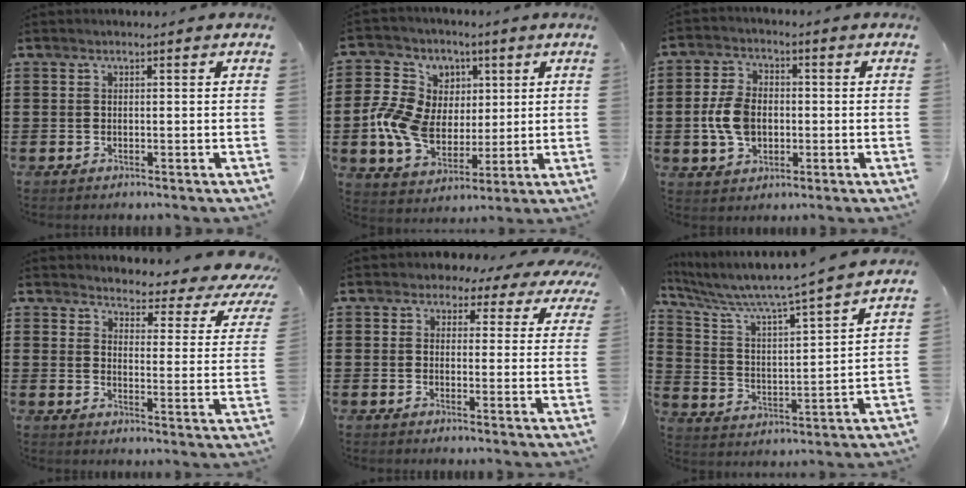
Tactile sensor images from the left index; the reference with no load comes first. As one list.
[{"total": 11.0, "force": [0.4, 9.2, 6.0], "torque": [-0.183, 0.015, 0.006]}, {"total": 7.2, "force": [-0.8, 4.8, 5.3], "torque": [-0.133, 0.003, -0.021]}, {"total": 3.5, "force": [3.2, 0.7, 1.0], "torque": [-0.026, -0.035, 0.046]}, {"total": 2.8, "force": [2.2, 1.7, 0.5], "torque": [-0.018, -0.008, 0.034]}, {"total": 6.1, "force": [5.5, -0.3, 2.6], "torque": [-0.078, -0.047, 0.084]}]